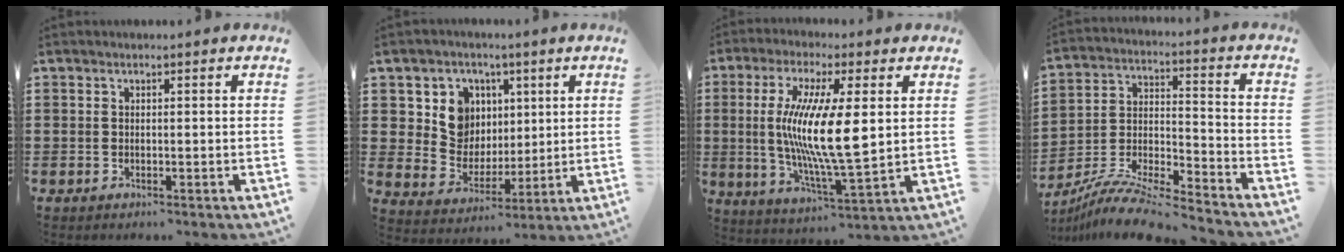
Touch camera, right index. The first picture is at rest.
{"total": 8.9, "force": [3.1, 8.0, 2.5], "torque": [-0.071, -0.001, 0.058]}
{"total": 12.0, "force": [1.7, 2.5, 11.6], "torque": [-0.240, -0.005, 0.026]}
{"total": 10.3, "force": [-9.5, 0.6, 3.9], "torque": [-0.074, 0.015, -0.192]}